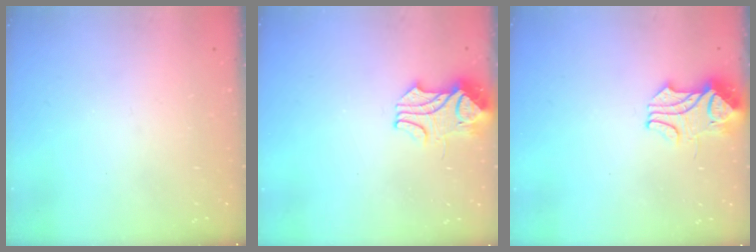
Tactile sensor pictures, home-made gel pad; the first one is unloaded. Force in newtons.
{"total": 2.4, "press": 2.3, "slide": 0.8}
{"total": 2.1, "press": 1.9, "slide": 0.9}